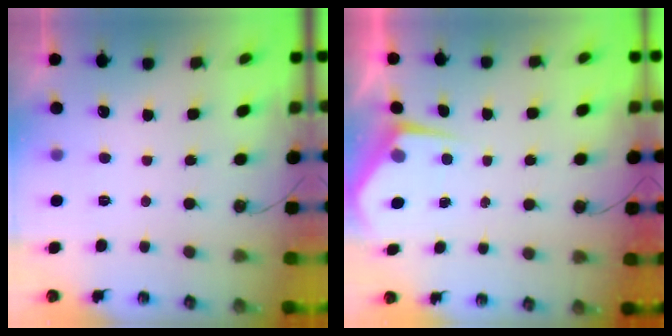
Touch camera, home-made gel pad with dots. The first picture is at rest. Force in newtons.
{"total": 4.6, "press": 4.6, "slide": 0.3}